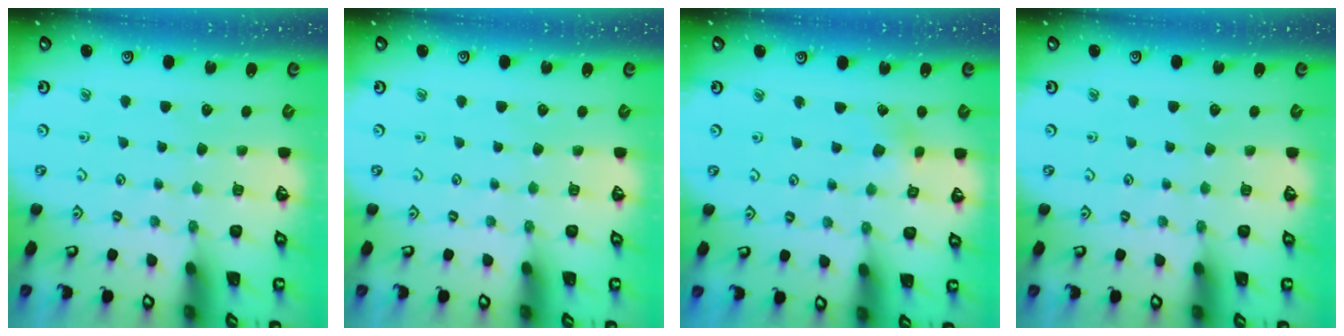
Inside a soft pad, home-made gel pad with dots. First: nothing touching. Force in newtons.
{"total": 0.0}
{"total": 3.2, "press": 3.2, "slide": 0.3}
{"total": 0.0}